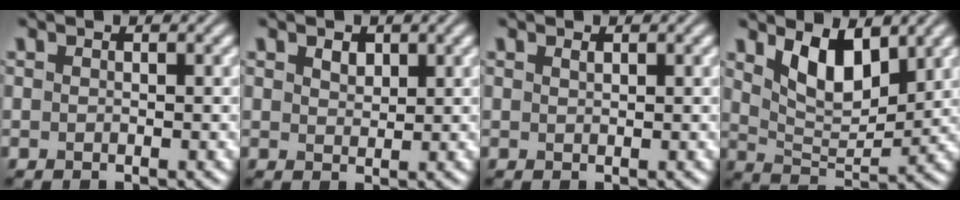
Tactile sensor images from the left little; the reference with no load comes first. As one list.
[{"total": 1.3, "force": [0.9, 0.7, 0.6], "torque": [-0.013, 0.001, 0.017]}, {"total": 0.5, "force": [0.4, 0.1, 0.3], "torque": [-0.007, 0.000, 0.008]}, {"total": 5.9, "force": [2.8, 2.6, 4.4], "torque": [-0.090, -0.008, 0.051]}]